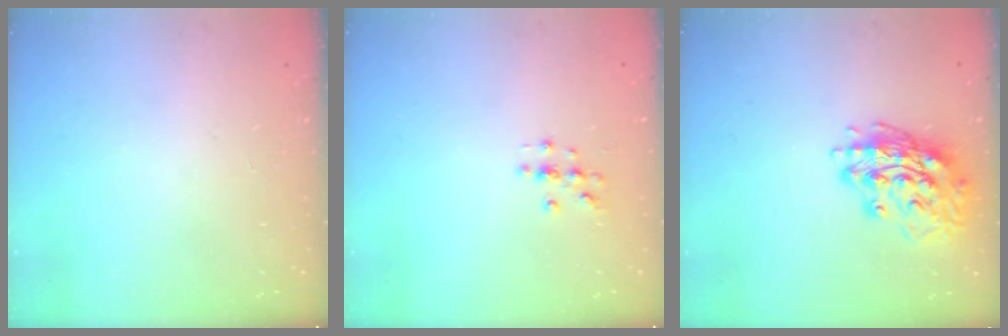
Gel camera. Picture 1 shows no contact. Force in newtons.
{"total": 2.0, "press": 2.0, "slide": 0.2}
{"total": 16.3, "press": 16.1, "slide": 2.8}